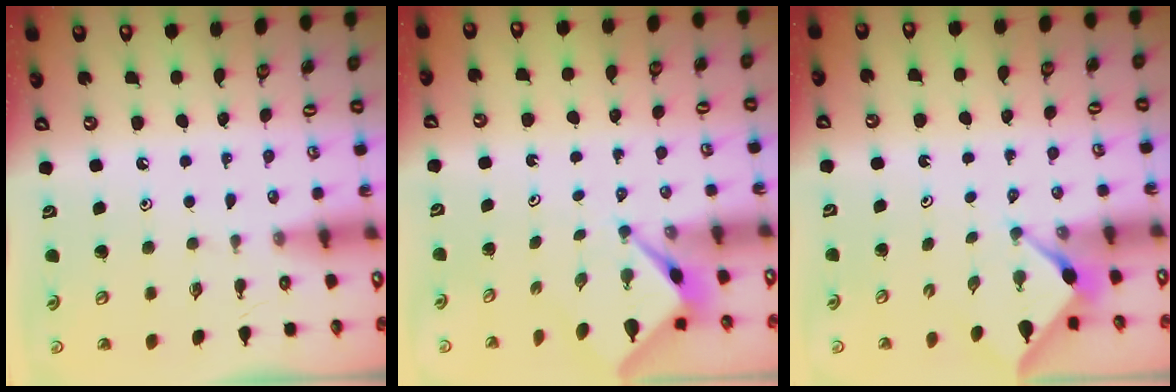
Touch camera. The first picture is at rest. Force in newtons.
{"total": 2.6, "press": 2.6, "slide": 0.1}
{"total": 2.9, "press": 2.9, "slide": 0.4}